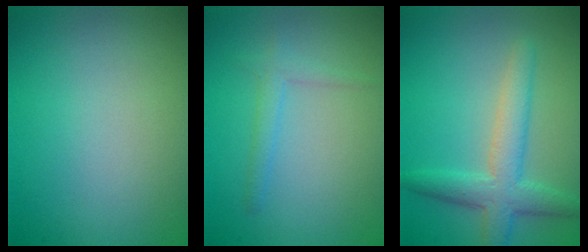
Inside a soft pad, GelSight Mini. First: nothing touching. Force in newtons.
{"total": 1.5, "press": 1.5, "slide": 0.1}
{"total": 4.4, "press": 4.4, "slide": 0.3}